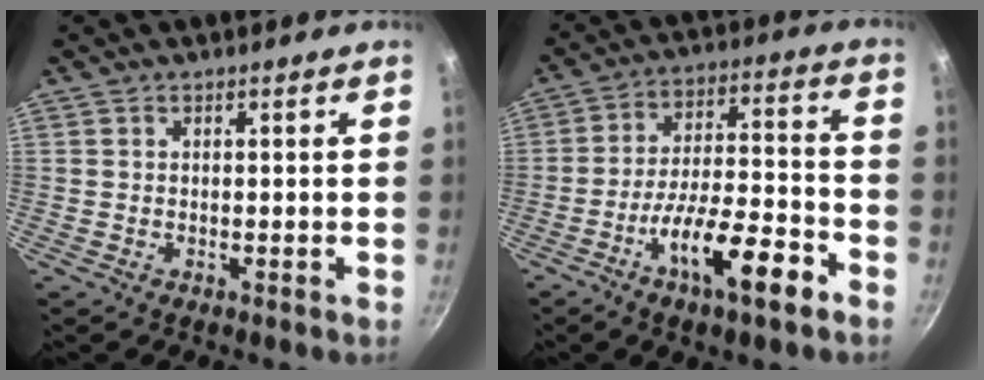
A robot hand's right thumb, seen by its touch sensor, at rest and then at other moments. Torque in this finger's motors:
{"motor_torque": [1.33, 1.30, 0.82, -0.94, 0.18]}